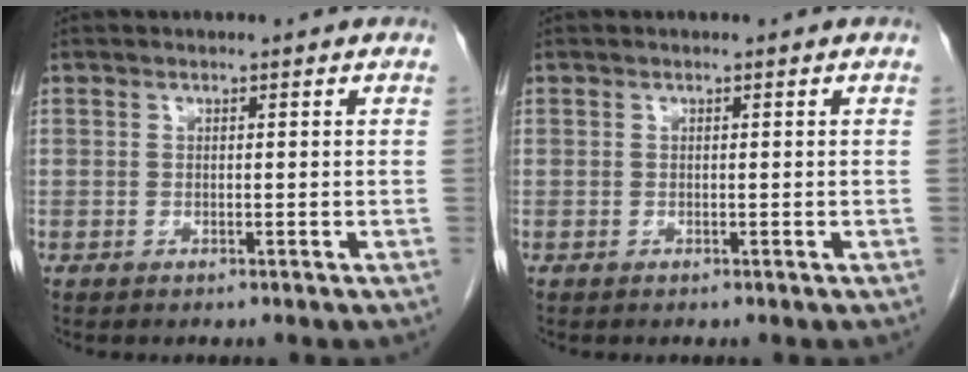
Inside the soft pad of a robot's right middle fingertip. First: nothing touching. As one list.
[{"total": 0.0}]